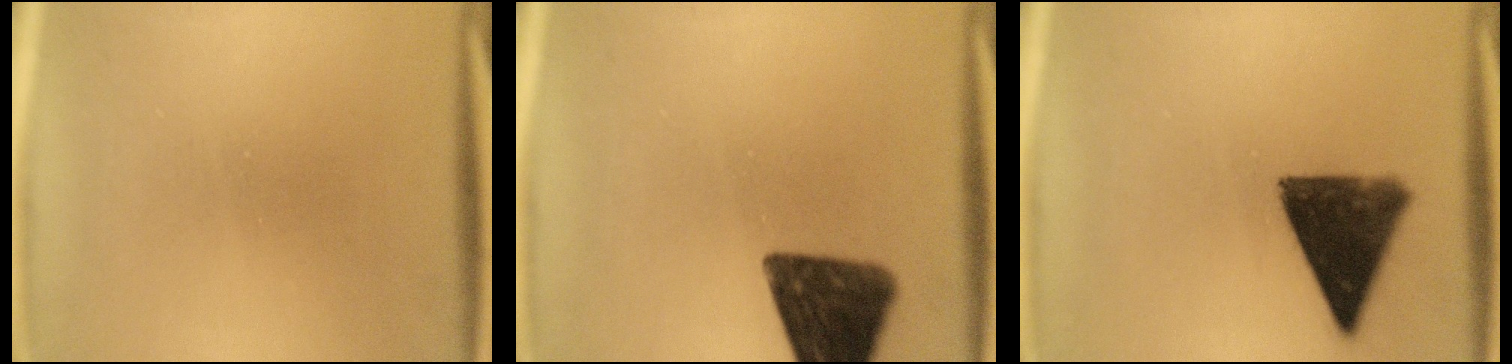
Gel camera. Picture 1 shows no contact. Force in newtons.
{"total": 15.0}
{"total": 12.4}